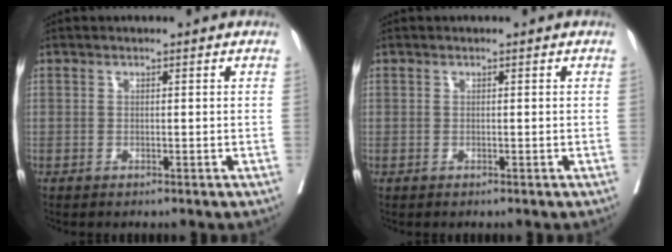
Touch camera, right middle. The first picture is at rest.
{"total": 0.0}